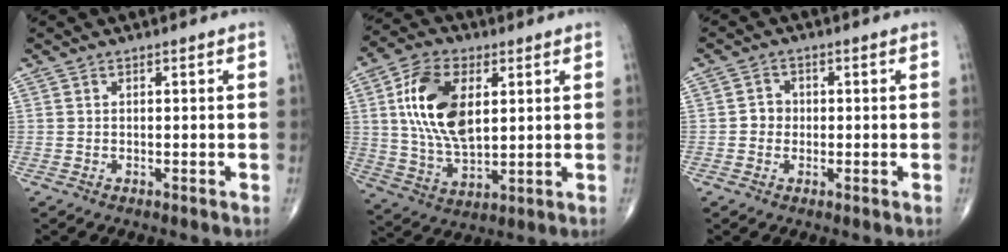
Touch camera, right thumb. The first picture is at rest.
{"total": 15.4, "force": [3.6, 8.5, 12.4], "torque": [-0.226, -0.008, 0.070]}
{"total": 2.6, "force": [-0.3, 2.4, 1.0], "torque": [0.000, 0.007, -0.011]}